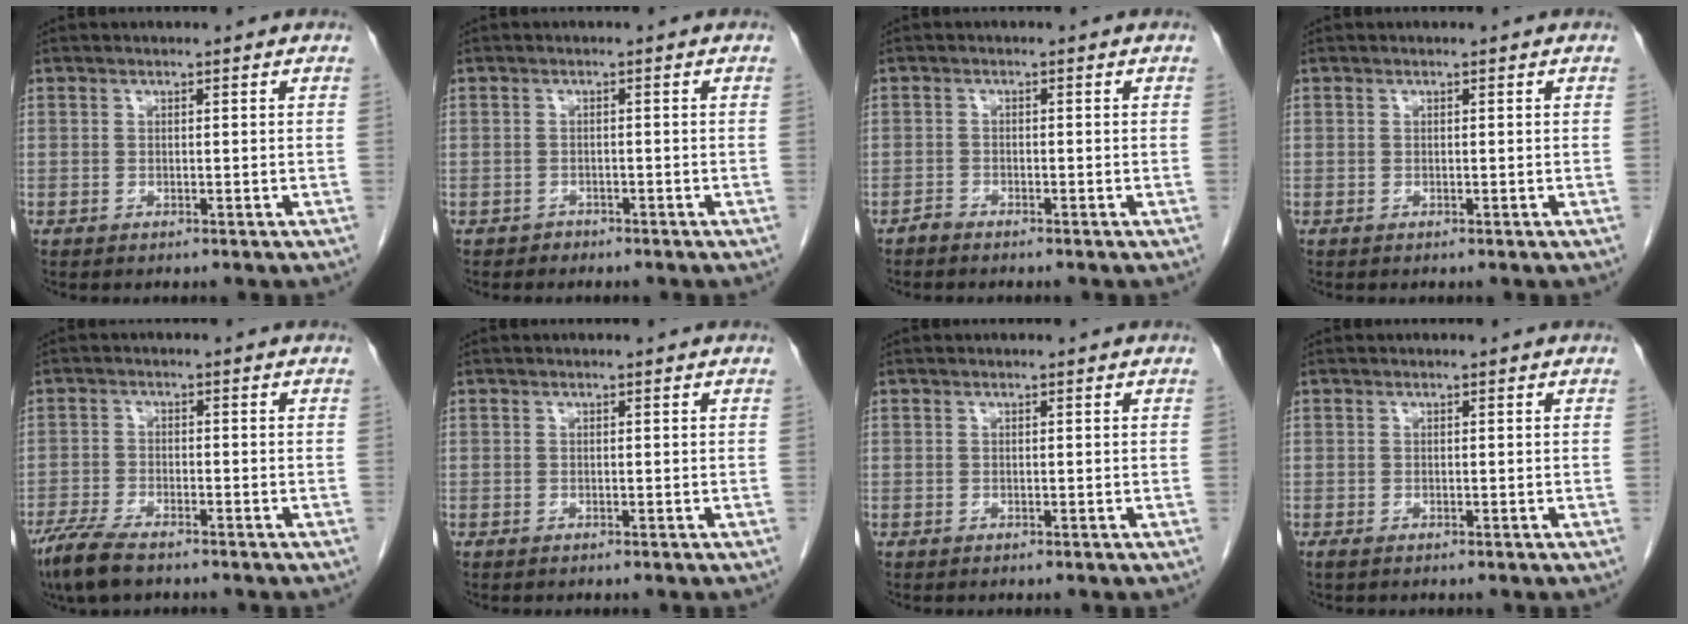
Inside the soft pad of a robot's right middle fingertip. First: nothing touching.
{"total": 1.0, "force": [-0.8, 0.6, -0.2], "torque": [-0.002, 0.003, -0.016]}
{"total": 0.9, "force": [-0.9, 0.1, 0.1], "torque": [-0.004, -0.001, -0.017]}
{"total": 0.0}
{"total": 7.9, "force": [-6.7, 0.5, 4.2], "torque": [-0.078, -0.022, -0.118]}
{"total": 0.0}
{"total": 0.0}
{"total": 0.6, "force": [-0.5, 0.1, 0.3], "torque": [-0.010, -0.002, -0.006]}